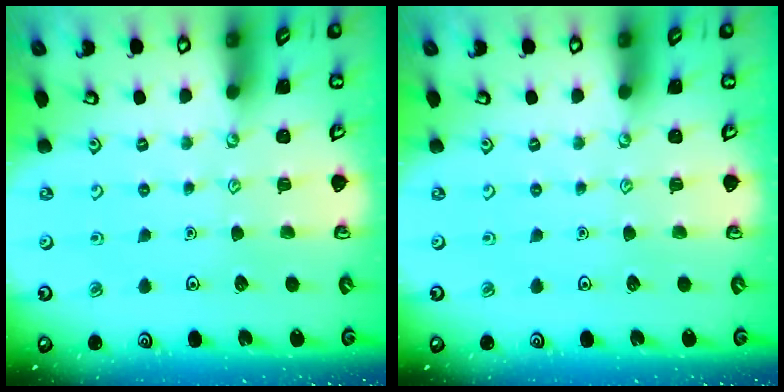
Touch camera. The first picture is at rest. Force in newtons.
{"total": 0.0}